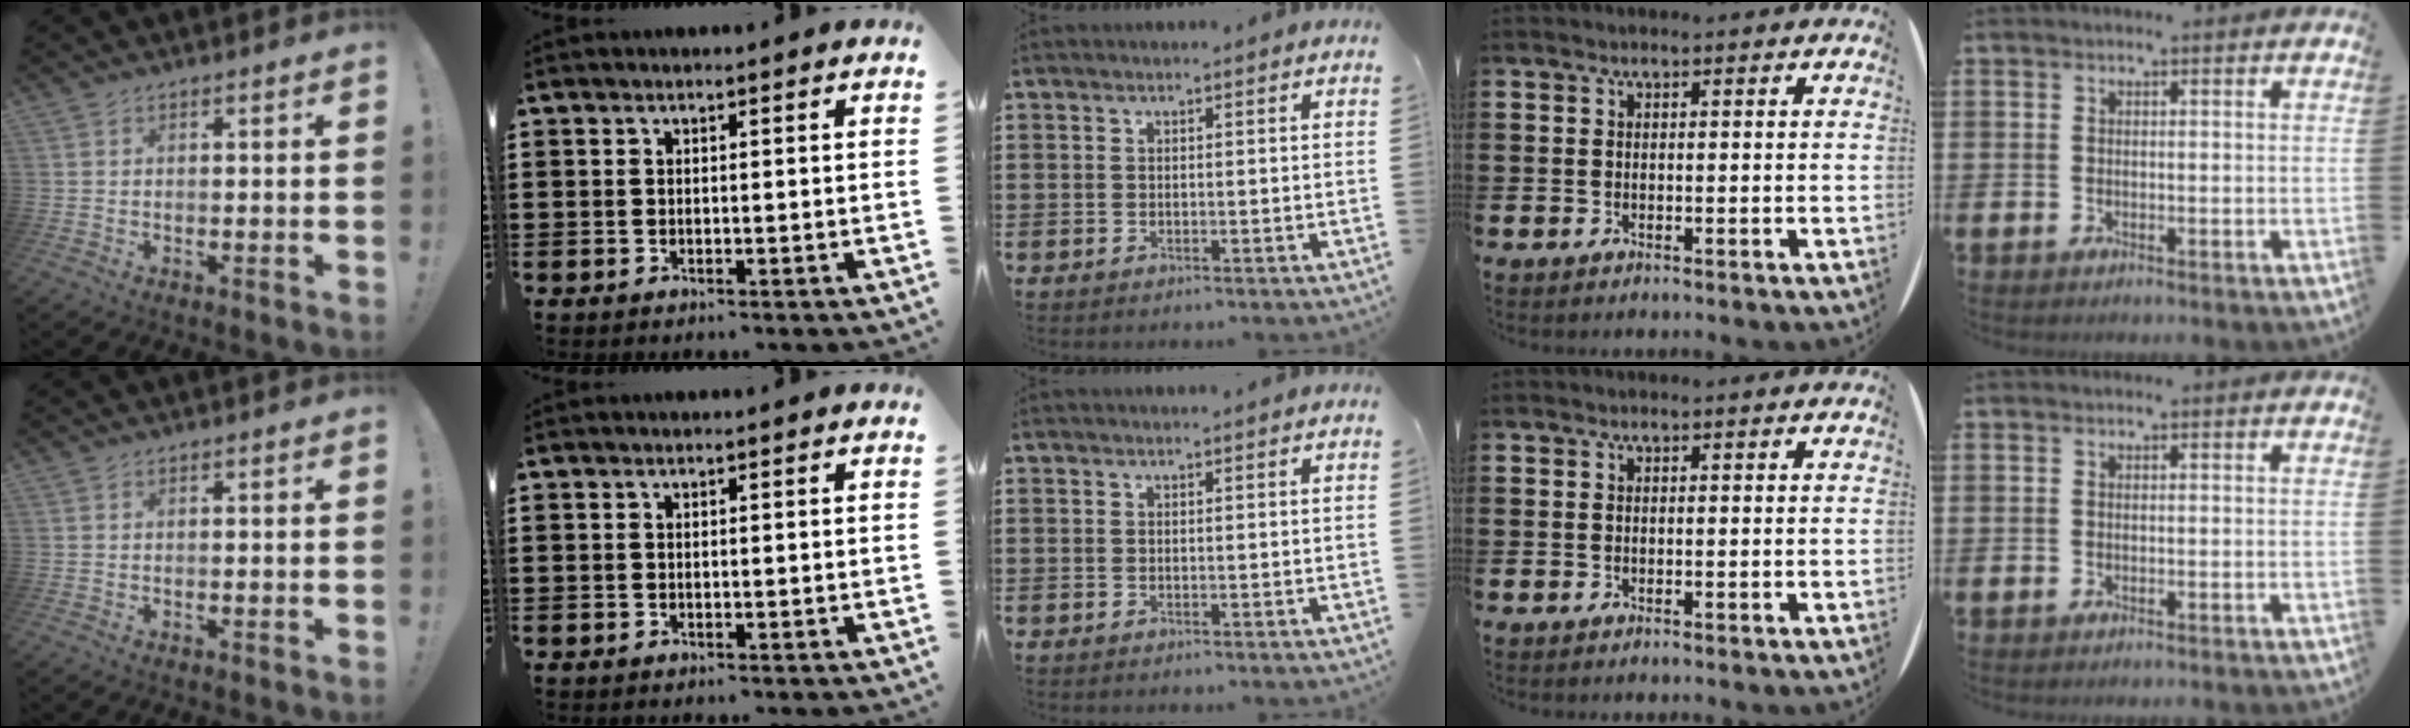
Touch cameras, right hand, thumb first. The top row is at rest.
{}